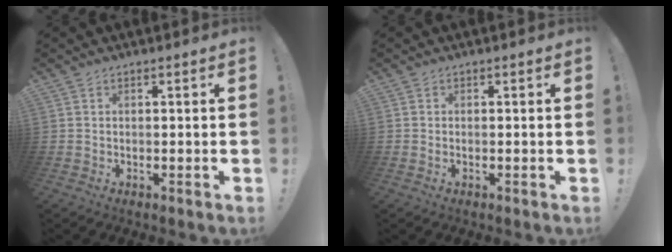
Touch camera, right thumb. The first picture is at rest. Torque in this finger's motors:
{"motor_torque": [0.34, -0.35, 0.15, -0.05, 0.00]}